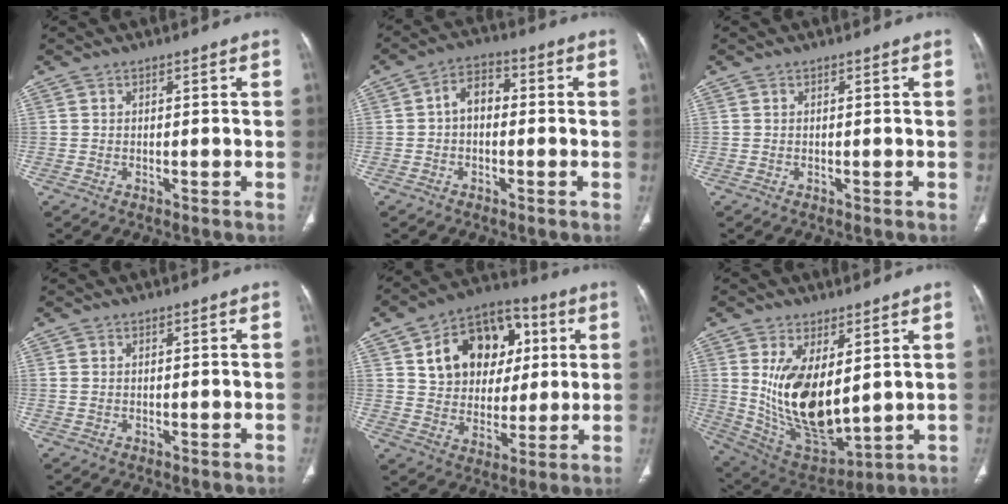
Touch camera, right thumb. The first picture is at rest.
{"total": 5.4, "force": [-0.2, 3.7, 4.0], "torque": [-0.053, 0.020, -0.015]}
{"total": 0.0}
{"total": 0.7, "force": [0.1, 0.5, 0.5], "torque": [-0.015, 0.002, 0.006]}
{"total": 18.2, "force": [5.5, 13.6, 10.8], "torque": [-0.130, 0.007, 0.093]}
{"total": 16.9, "force": [3.3, 8.5, 14.3], "torque": [-0.245, -0.032, 0.091]}